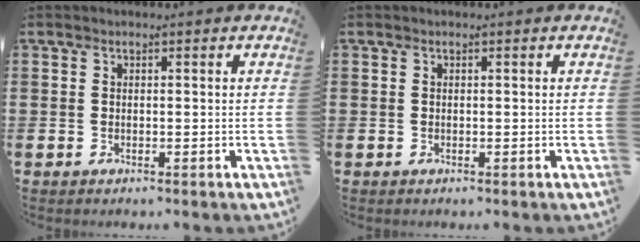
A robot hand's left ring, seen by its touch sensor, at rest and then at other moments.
{"total": 0.0}